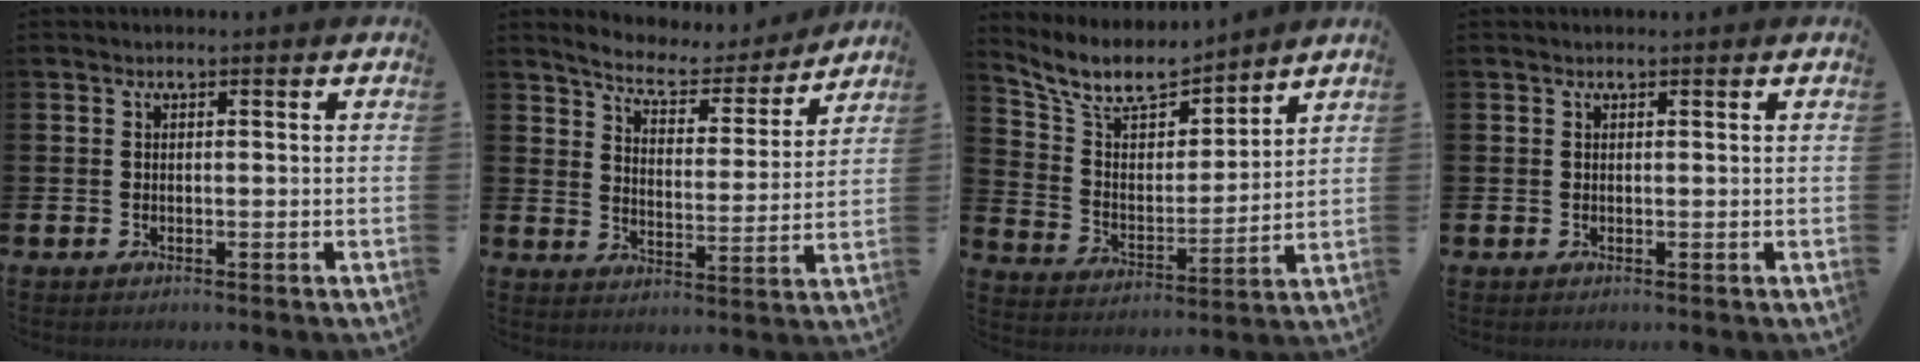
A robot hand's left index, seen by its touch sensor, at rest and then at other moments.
{"total": 6.4, "force": [6.1, 1.5, 1.6], "torque": [-0.057, -0.046, 0.100]}
{"total": 9.3, "force": [8.4, 2.8, 2.7], "torque": [-0.090, -0.056, 0.152]}
{"total": 0.0}